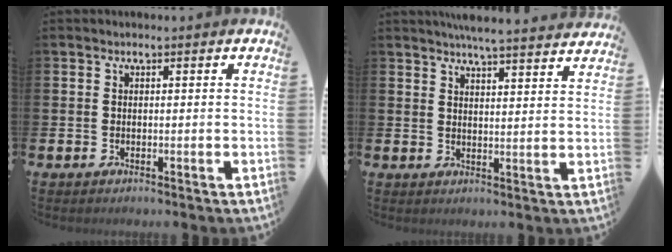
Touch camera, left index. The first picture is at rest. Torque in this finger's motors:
{"motor_torque": [0.29, -0.62, 0.30, 0.05]}